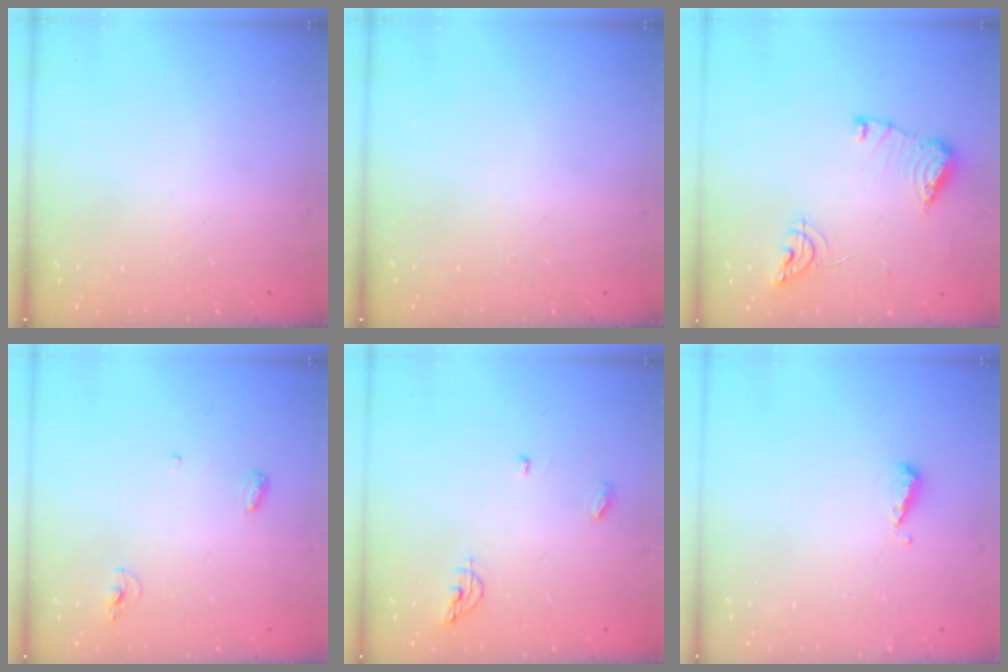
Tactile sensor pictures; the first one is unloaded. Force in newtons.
{"total": 0.0}
{"total": 11.5, "press": 11.4, "slide": 1.0}
{"total": 5.4, "press": 5.2, "slide": 1.4}
{"total": 6.0, "press": 6.0, "slide": 0.4}
{"total": 3.8, "press": 3.7, "slide": 0.3}